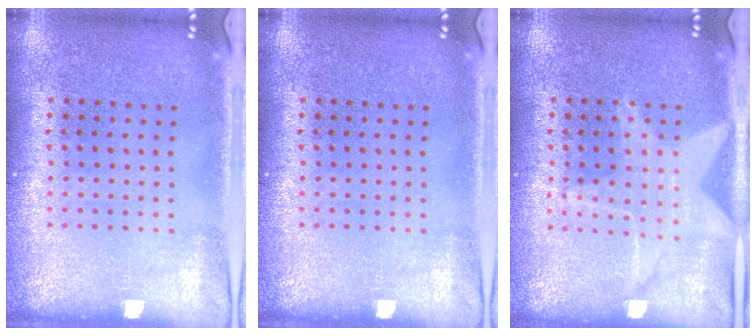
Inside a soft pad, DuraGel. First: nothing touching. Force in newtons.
{"total": 0.0}
{"total": 1.5, "press": 1.5, "slide": 0.4}